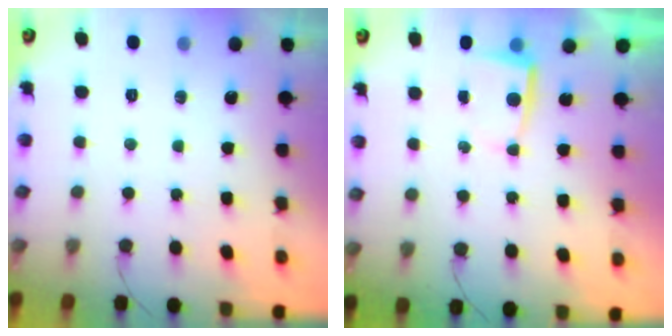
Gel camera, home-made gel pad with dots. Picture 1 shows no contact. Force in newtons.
{"total": 2.2, "press": 2.2, "slide": 0.3}